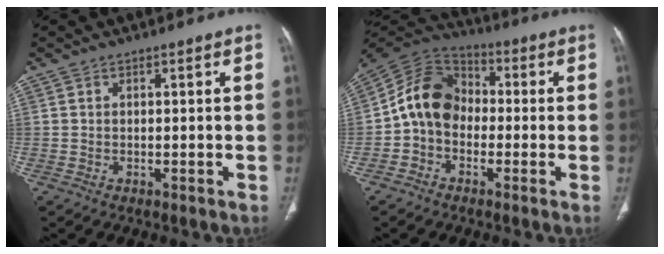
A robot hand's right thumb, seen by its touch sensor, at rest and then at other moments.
{"total": 11.6, "force": [-1.4, 9.1, 7.0], "torque": [-0.115, 0.039, -0.043]}